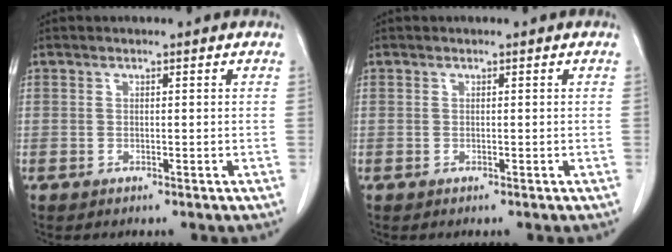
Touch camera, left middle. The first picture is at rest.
{"total": 0.0}